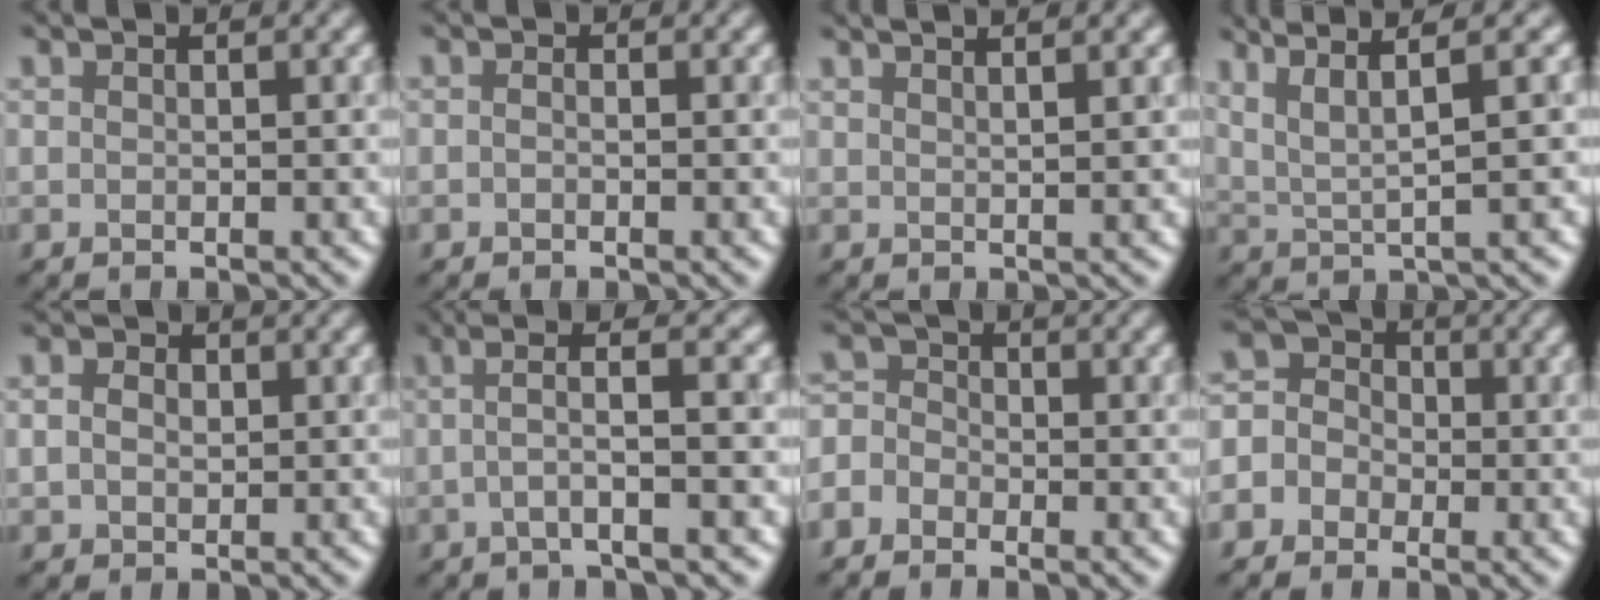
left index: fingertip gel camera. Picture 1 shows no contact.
{"total": 0.6, "force": [-0.5, -0.2, -0.2], "torque": [-0.001, -0.001, -0.003]}
{"total": 4.6, "force": [3.3, 1.7, 2.7], "torque": [-0.003, 0.040, 0.011]}
{"total": 5.2, "force": [3.2, 0.5, 4.1], "torque": [-0.082, 0.016, 0.071]}
{"total": 1.9, "force": [0.5, 1.6, 0.8], "torque": [-0.022, 0.014, 0.009]}
{"total": 3.6, "force": [0.0, 0.4, 3.5], "torque": [-0.056, 0.014, 0.007]}
{"total": 2.4, "force": [-1.6, 1.7, 0.3], "torque": [-0.004, 0.014, -0.031]}
{"total": 4.2, "force": [-1.6, 3.8, 0.8], "torque": [0.000, 0.022, -0.039]}